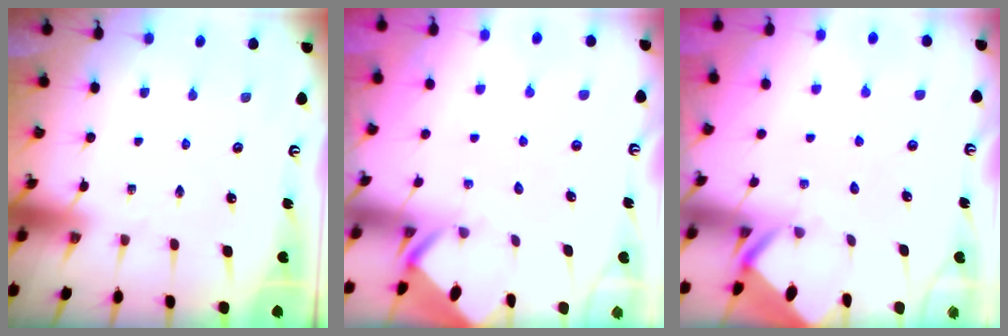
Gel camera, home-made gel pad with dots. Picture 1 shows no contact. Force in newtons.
{"total": 3.4, "press": 3.4, "slide": 0.2}
{"total": 4.0, "press": 3.9, "slide": 0.3}